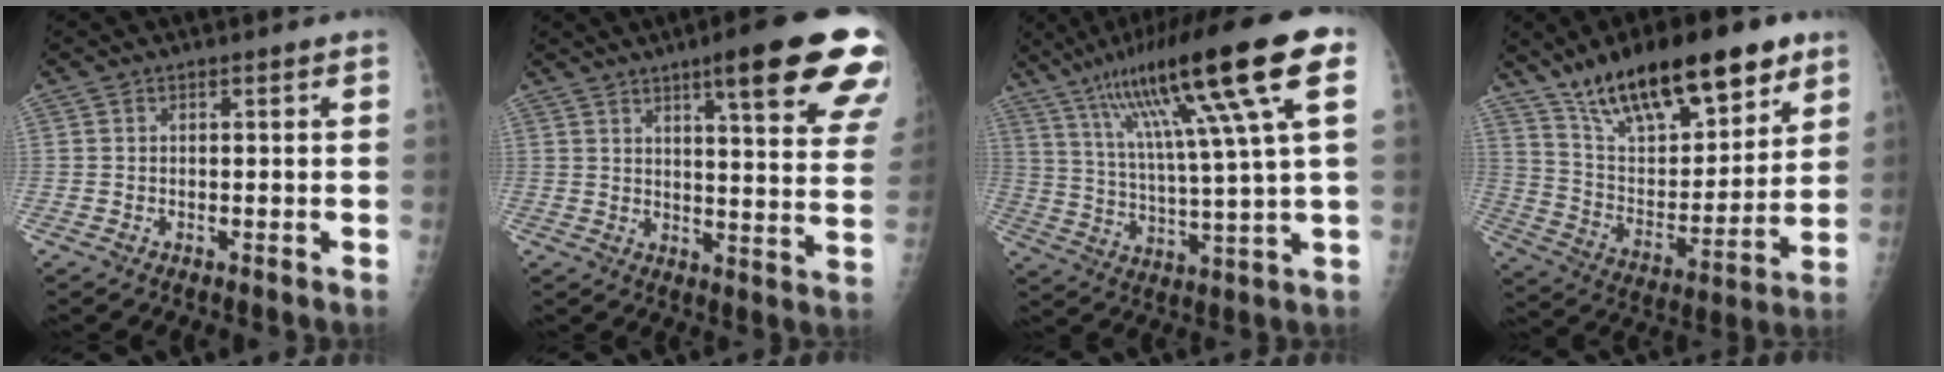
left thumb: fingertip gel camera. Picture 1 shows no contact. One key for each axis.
{"total": 20.6, "fx": 12.4, "fy": 3.4, "fz": 16.1, "tx": -0.188, "ty": -0.046, "tz": 0.151}
{"total": 21.2, "fx": 9.6, "fy": 1.2, "fz": 18.9, "tx": -0.323, "ty": -0.004, "tz": 0.161}
{"total": 24.8, "fx": 16.1, "fy": 9.6, "fz": 16.3, "tx": -0.224, "ty": -0.045, "tz": 0.275}